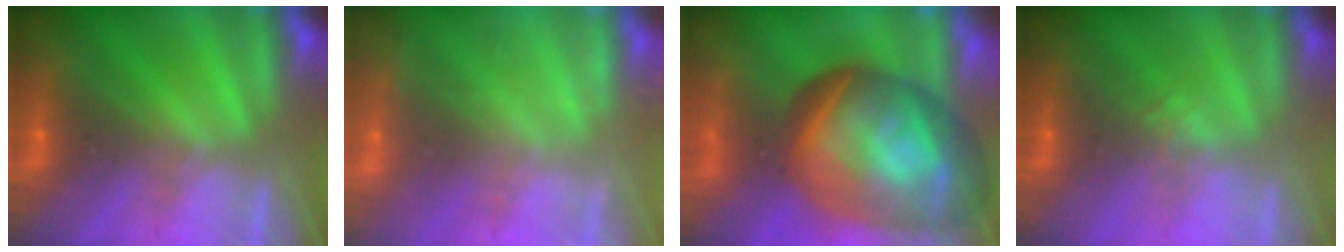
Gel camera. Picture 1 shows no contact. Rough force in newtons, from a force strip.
{"total": 2.4}
{"total": 11.8}
{"total": 2.2}